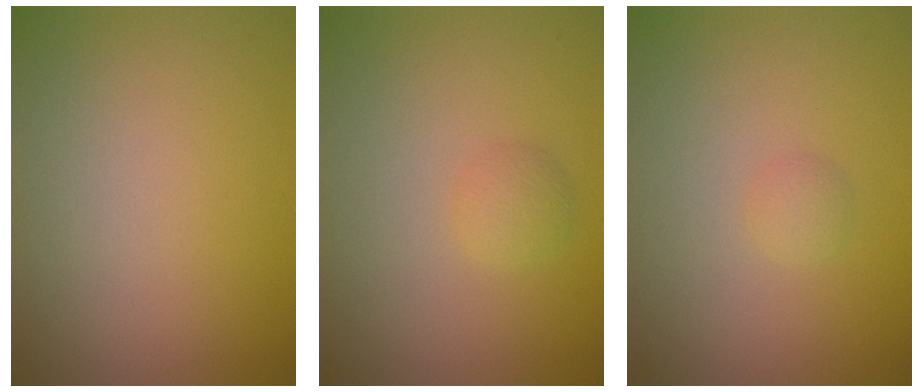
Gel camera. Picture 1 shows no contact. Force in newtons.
{"total": 1.3, "press": 1.3, "slide": 0.0}
{"total": 0.9, "press": 0.9, "slide": 0.1}